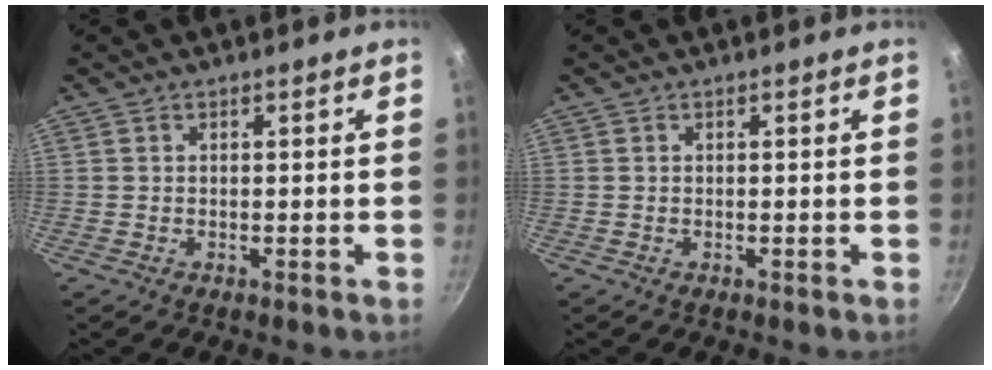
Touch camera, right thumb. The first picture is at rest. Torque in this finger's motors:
{"motor_torque": [0.00, 0.00, 0.02, -0.02, 0.00]}